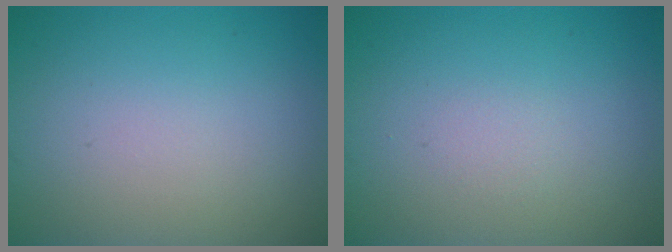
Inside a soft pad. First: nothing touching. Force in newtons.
{"total": 0.5, "press": 0.5, "slide": 0.0}